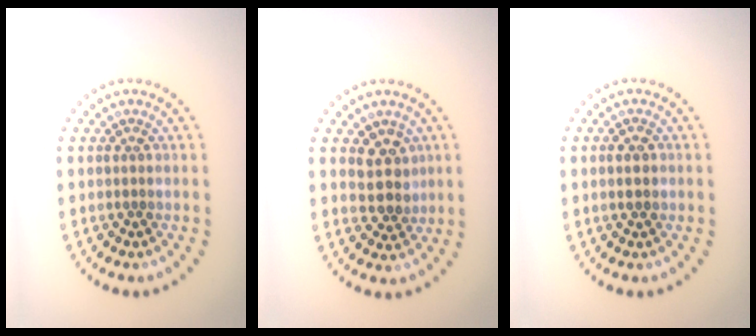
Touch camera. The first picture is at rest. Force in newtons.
{"total": 2.9, "press": 2.6, "slide": 1.2}
{"total": 2.1, "press": 2.1, "slide": 0.2}